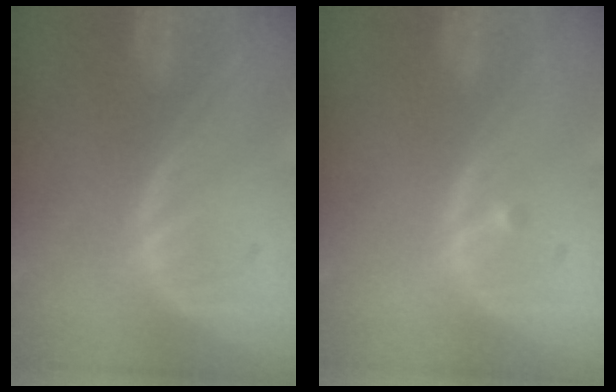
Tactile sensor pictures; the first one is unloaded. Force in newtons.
{"total": 0.6, "press": 0.5, "slide": 0.4}